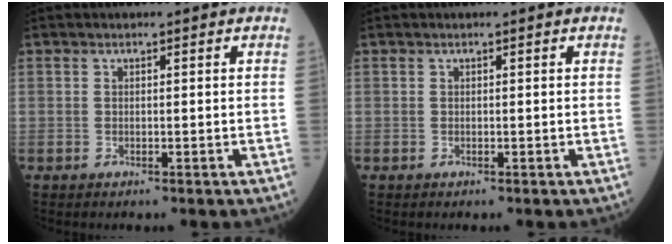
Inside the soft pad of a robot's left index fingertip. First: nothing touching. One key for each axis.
{"total": 0.0}